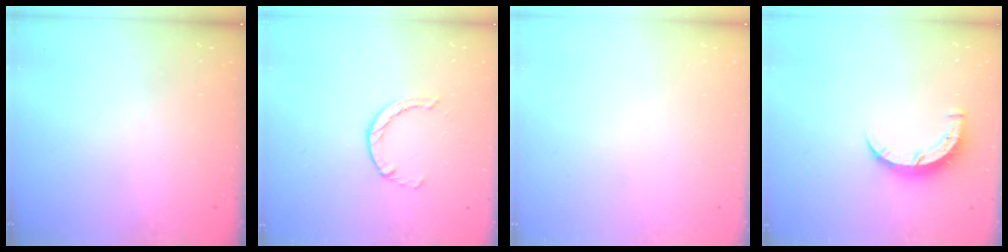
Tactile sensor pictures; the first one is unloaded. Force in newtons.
{"total": 2.4, "press": 2.4, "slide": 0.4}
{"total": 0.0}
{"total": 6.7, "press": 6.7, "slide": 0.6}